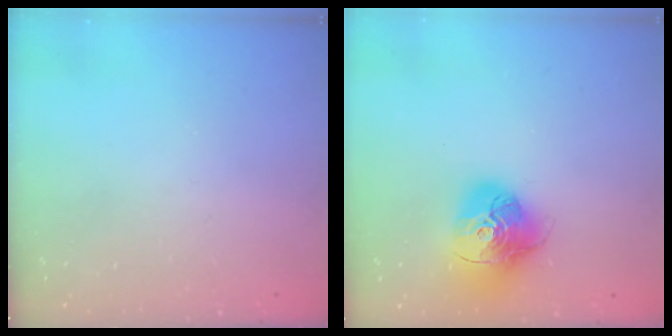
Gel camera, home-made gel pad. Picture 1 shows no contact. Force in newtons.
{"total": 16.5, "press": 16.5, "slide": 1.7}